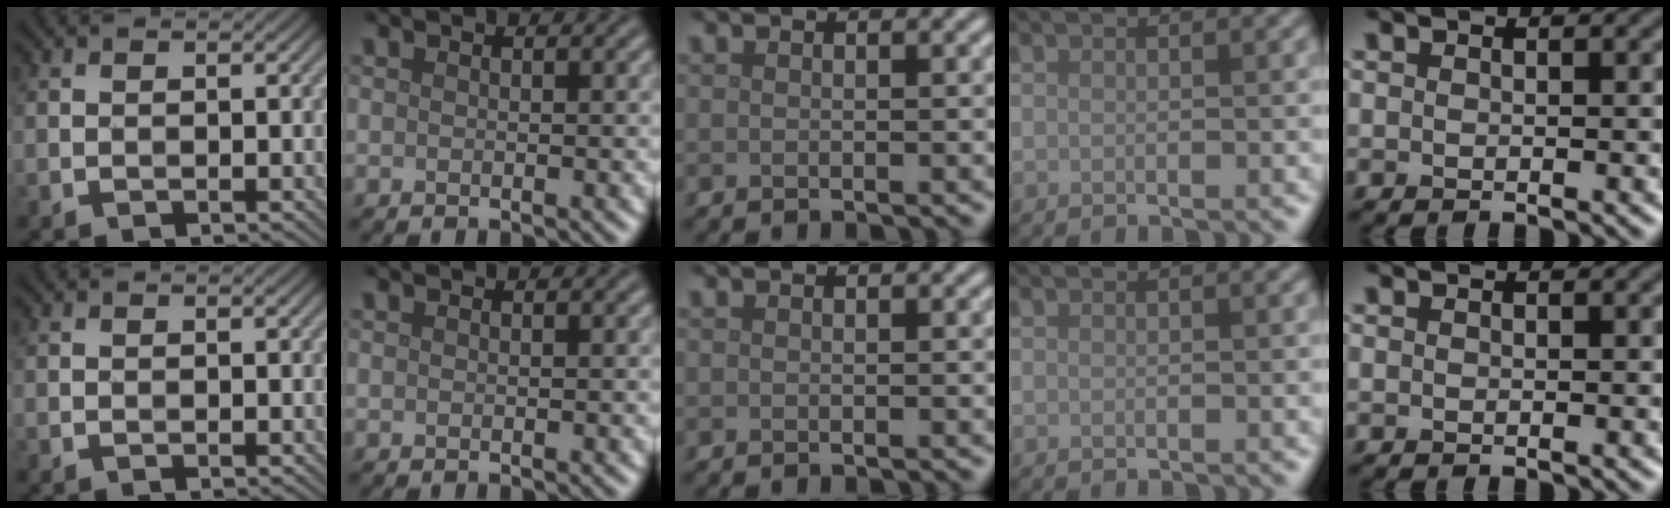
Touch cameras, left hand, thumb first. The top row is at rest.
{}